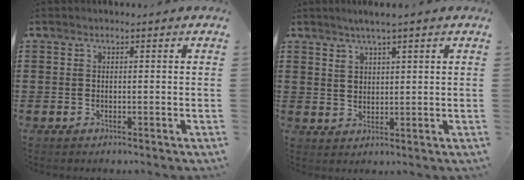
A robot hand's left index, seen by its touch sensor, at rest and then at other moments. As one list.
[{"total": 2.3, "force": [1.6, 0.7, 1.5], "torque": [-0.031, 0.005, 0.028]}]